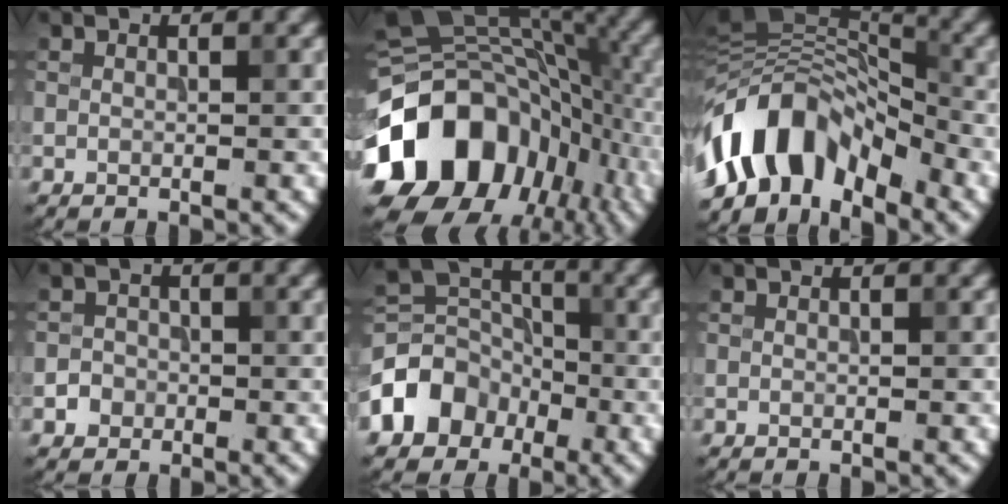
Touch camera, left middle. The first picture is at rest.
{"total": 17.4, "force": [-6.9, 12.3, 10.2], "torque": [-0.209, -0.010, -0.116]}
{"total": 10.9, "force": [-5.7, 5.8, 7.2], "torque": [-0.116, 0.020, -0.114]}
{"total": 1.6, "force": [-0.6, 1.4, 0.2], "torque": [0.010, 0.001, -0.013]}
{"total": 6.1, "force": [-2.9, 4.8, 2.4], "torque": [-0.037, 0.007, -0.067]}
{"total": 0.0}